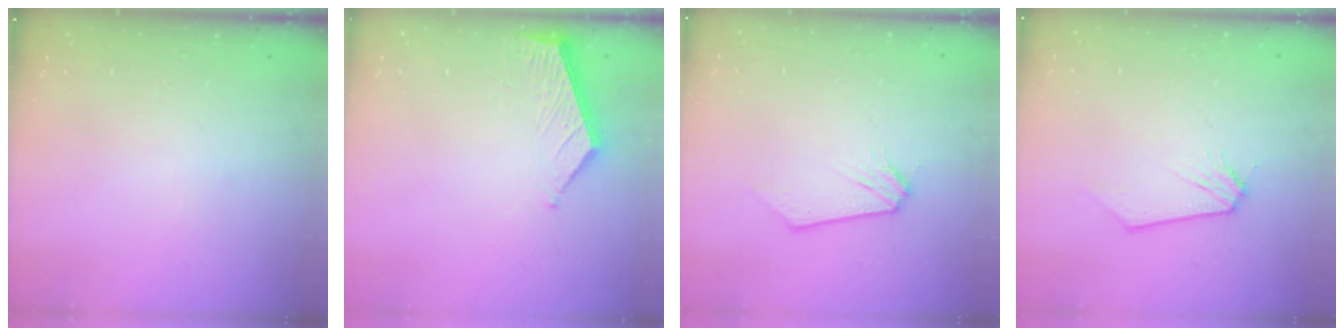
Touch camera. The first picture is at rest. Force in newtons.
{"total": 5.7, "press": 5.7, "slide": 0.1}
{"total": 0.0}
{"total": 0.0}